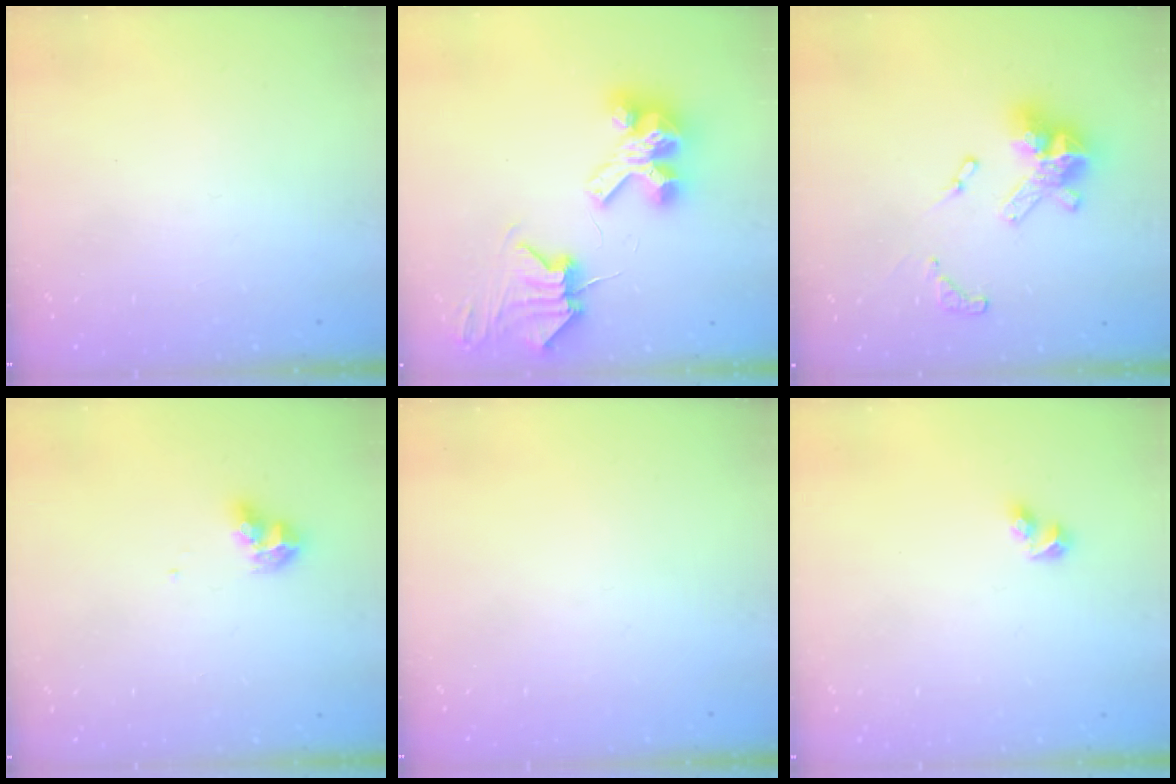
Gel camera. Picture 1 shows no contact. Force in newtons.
{"total": 9.1, "press": 9.0, "slide": 1.3}
{"total": 14.9, "press": 14.8, "slide": 1.7}
{"total": 9.0, "press": 9.0, "slide": 0.9}
{"total": 0.0}
{"total": 3.9, "press": 3.8, "slide": 0.6}